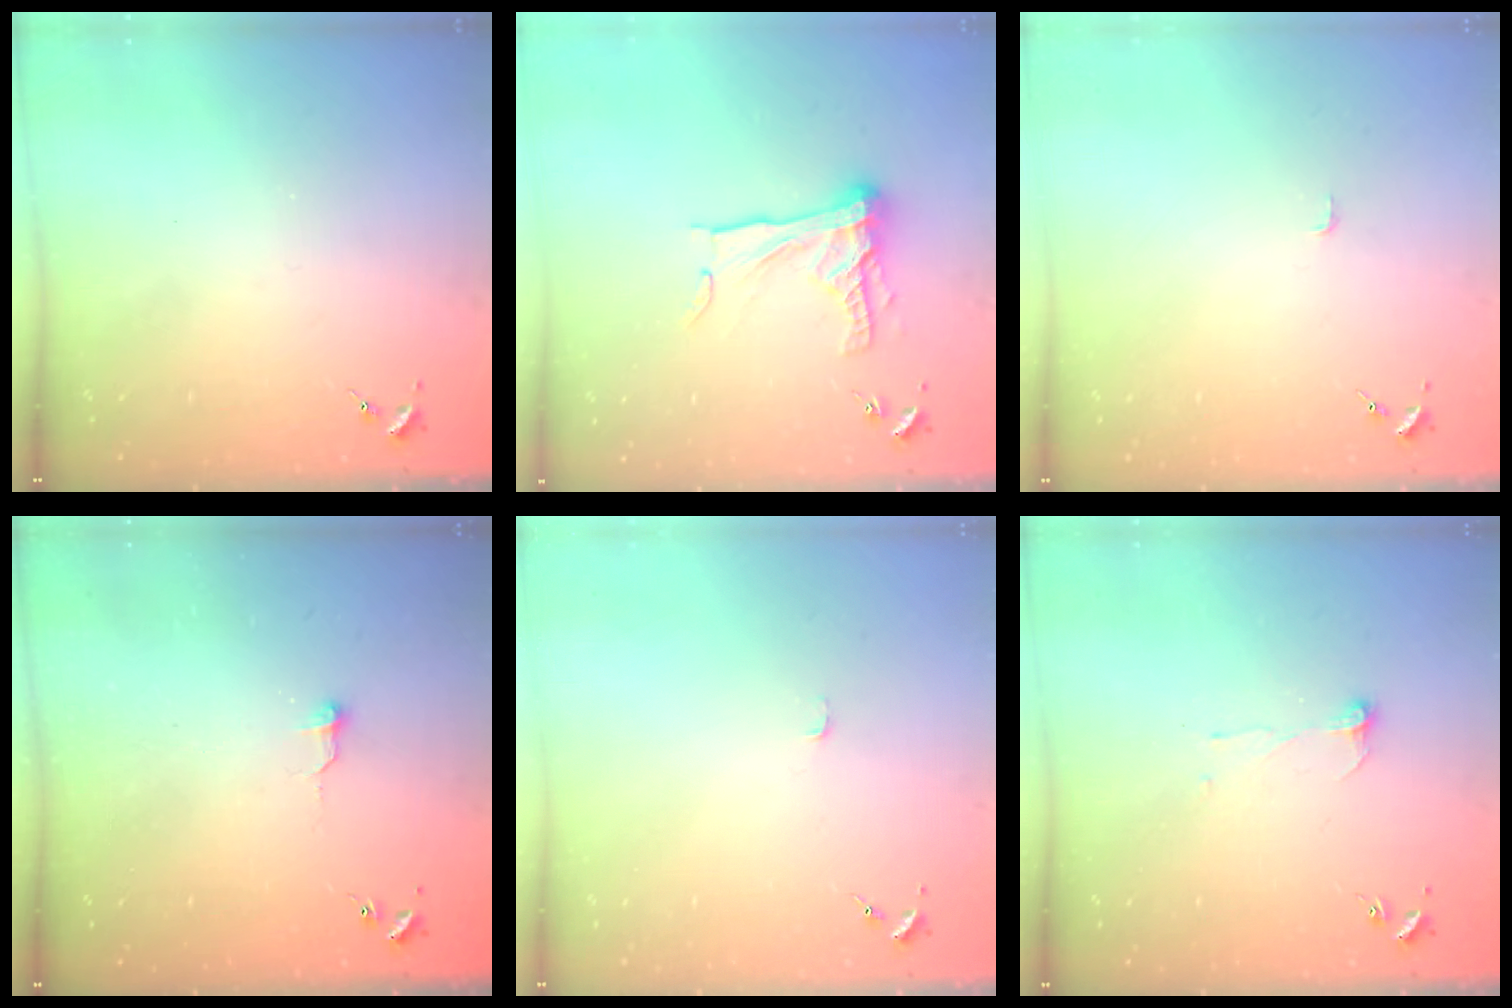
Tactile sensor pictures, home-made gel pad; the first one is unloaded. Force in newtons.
{"total": 16.2, "press": 16.2, "slide": 1.3}
{"total": 2.8, "press": 2.8, "slide": 0.3}
{"total": 5.7, "press": 5.7, "slide": 0.4}
{"total": 3.1, "press": 3.1, "slide": 0.3}
{"total": 5.3, "press": 5.3, "slide": 0.6}